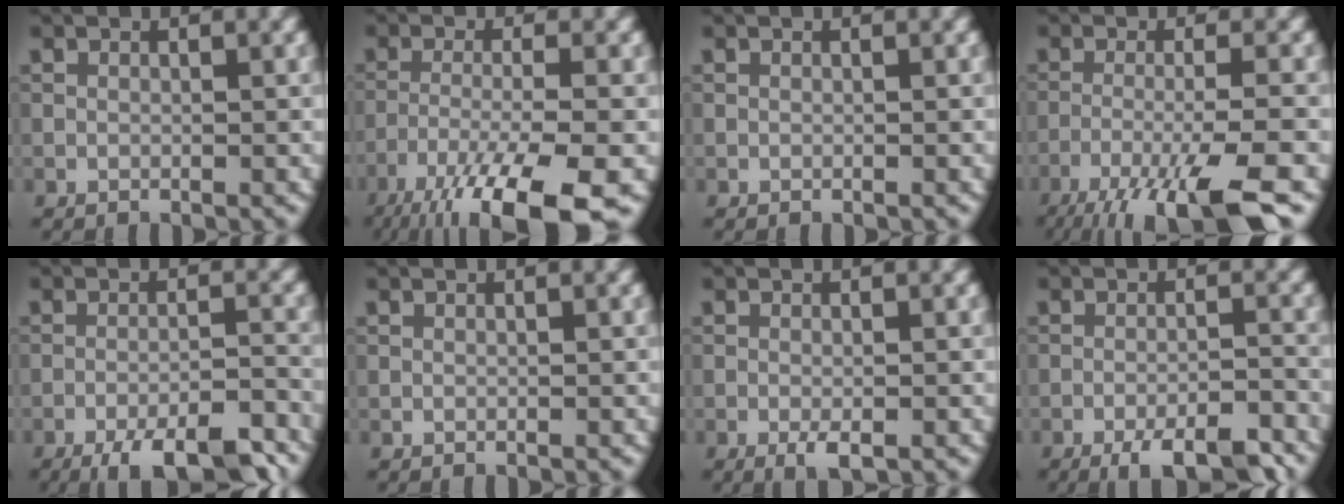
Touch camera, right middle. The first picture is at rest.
{"total": 11.3, "force": [-7.7, 2.4, 7.9], "torque": [-0.134, -0.021, -0.129]}
{"total": 0.0}
{"total": 9.6, "force": [-6.5, 1.6, 6.8], "torque": [-0.108, -0.006, -0.112]}
{"total": 8.6, "force": [-6.6, 1.9, 5.1], "torque": [-0.081, -0.015, -0.096]}
{"total": 0.0}
{"total": 1.6, "force": [-0.7, 0.5, 1.4], "torque": [-0.027, -0.005, -0.013]}
{"total": 6.4, "force": [-4.8, 1.4, 4.1], "torque": [-0.065, -0.010, -0.070]}